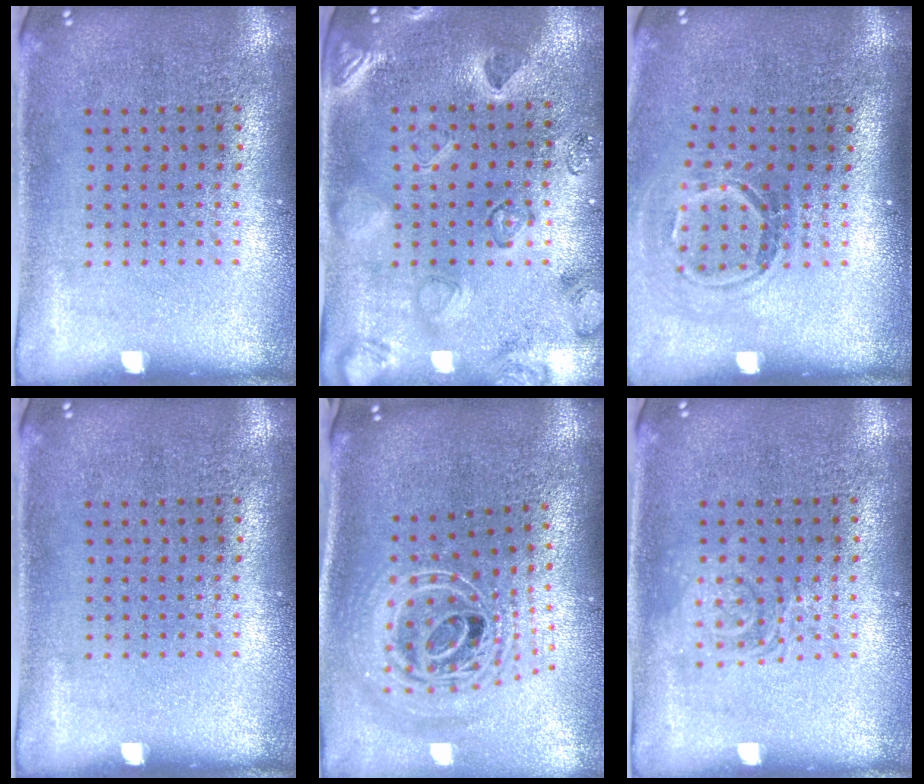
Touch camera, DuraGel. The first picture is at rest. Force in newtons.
{"total": 2.3, "press": 2.0, "slide": 1.0}
{"total": 1.7, "press": 1.2, "slide": 1.1}
{"total": 0.0}
{"total": 2.7, "press": 1.8, "slide": 2.0}
{"total": 1.9, "press": 1.9, "slide": 0.3}